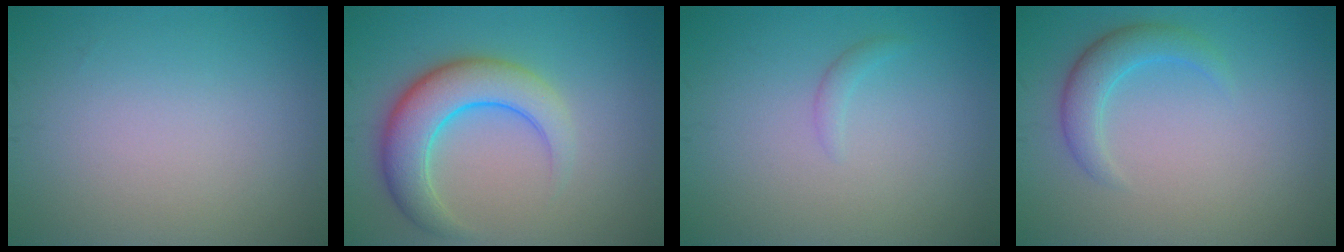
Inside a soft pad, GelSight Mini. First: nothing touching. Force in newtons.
{"total": 6.3, "press": 6.3, "slide": 0.1}
{"total": 0.8, "press": 0.8, "slide": 0.0}
{"total": 2.8, "press": 2.8, "slide": 0.0}